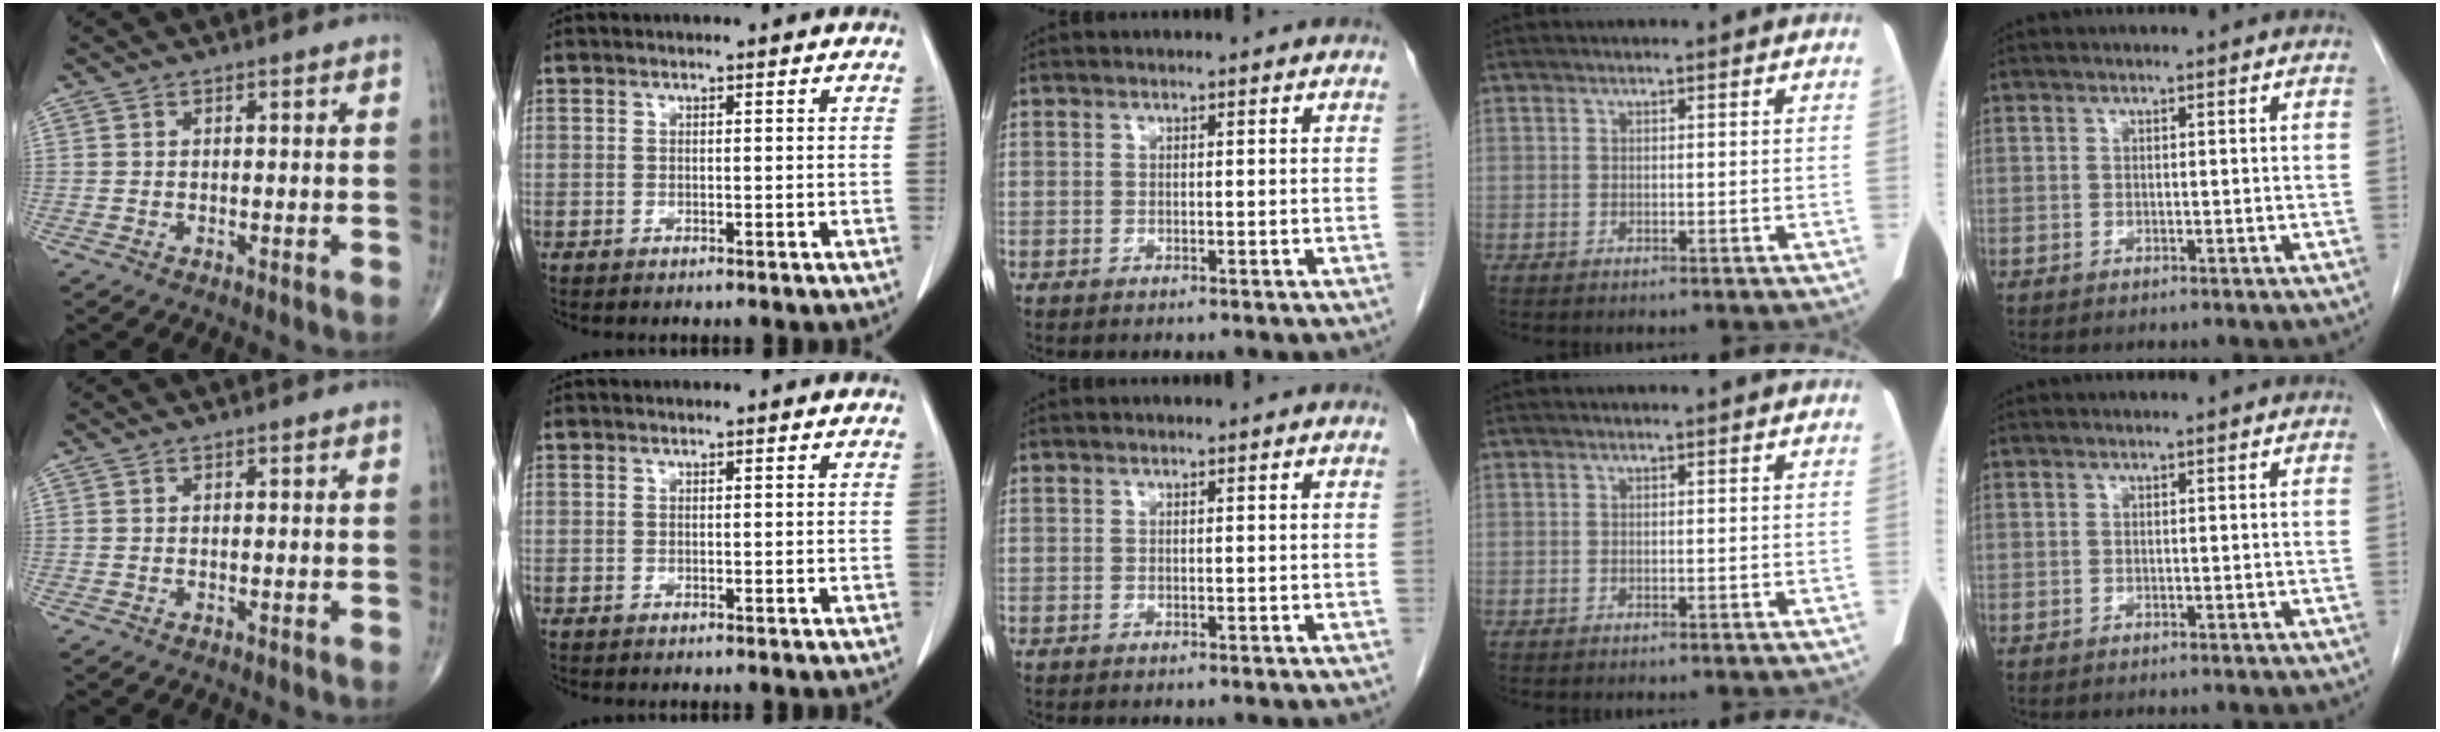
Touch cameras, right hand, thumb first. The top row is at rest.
{}